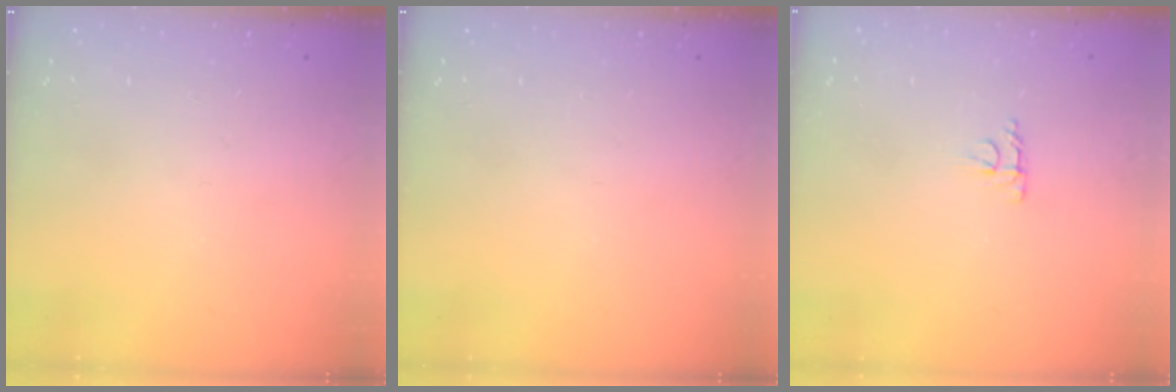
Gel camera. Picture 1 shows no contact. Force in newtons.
{"total": 0.0}
{"total": 4.1, "press": 4.0, "slide": 0.7}